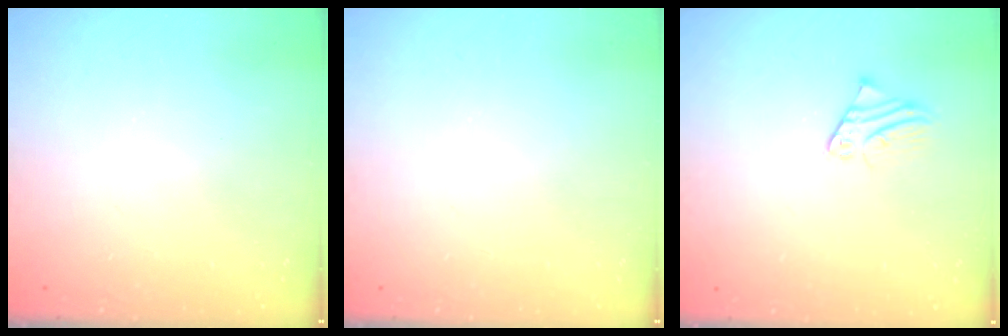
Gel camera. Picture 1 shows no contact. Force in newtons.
{"total": 0.0}
{"total": 1.8, "press": 1.8, "slide": 0.1}